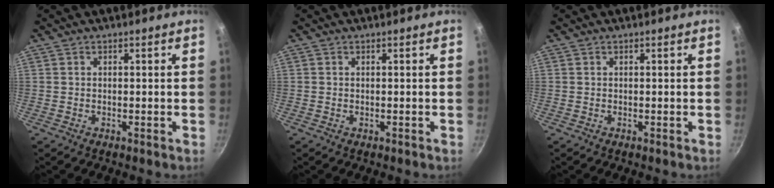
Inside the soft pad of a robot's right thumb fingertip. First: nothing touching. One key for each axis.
{"total": 0.0}
{"total": 0.0}